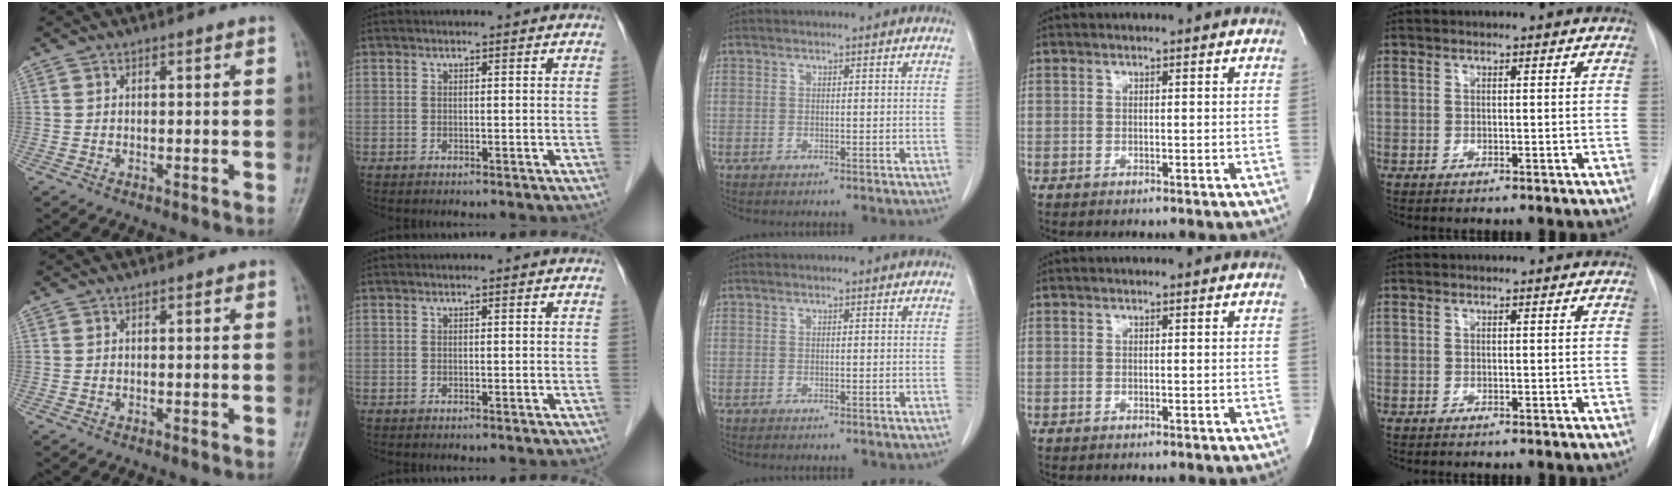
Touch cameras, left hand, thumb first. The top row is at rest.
{}